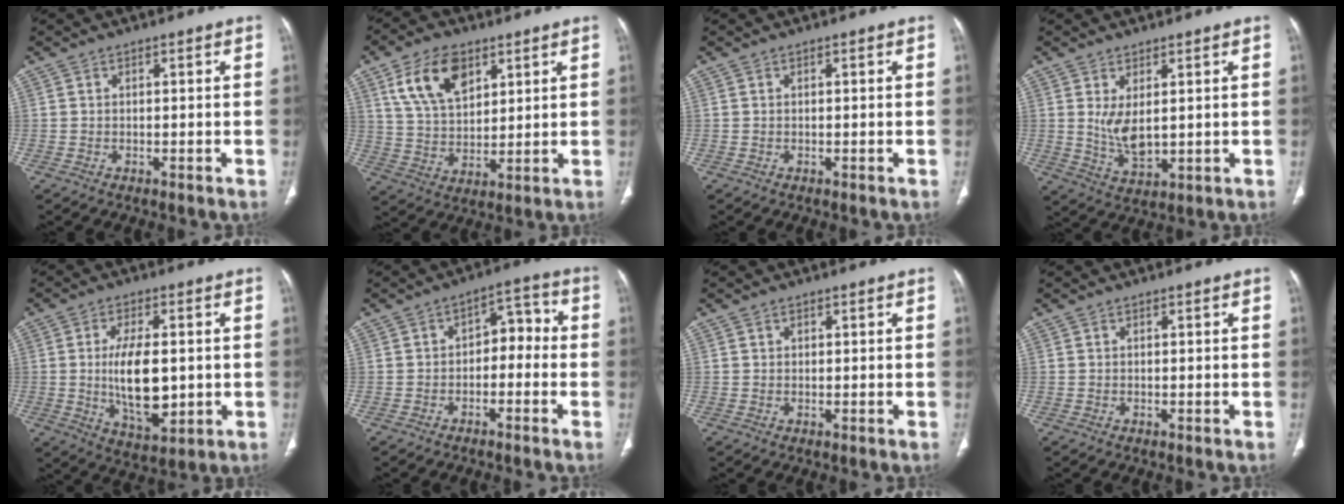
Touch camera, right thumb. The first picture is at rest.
{"total": 12.4, "force": [6.2, 7.4, 7.9], "torque": [-0.120, -0.021, 0.124]}
{"total": 0.0}
{"total": 6.0, "force": [1.3, 2.7, 5.1], "torque": [-0.093, -0.023, 0.038]}
{"total": 12.5, "force": [-0.2, 6.0, 11.0], "torque": [-0.177, -0.017, 0.007]}
{"total": 9.1, "force": [-1.7, 5.9, 6.7], "torque": [-0.053, 0.051, -0.038]}
{"total": 0.7, "force": [0.3, 0.5, 0.2], "torque": [0.000, -0.001, 0.006]}
{"total": 0.0}